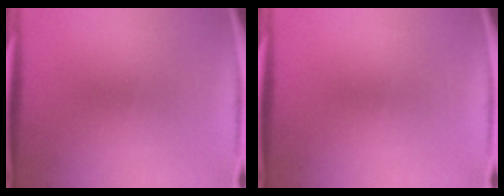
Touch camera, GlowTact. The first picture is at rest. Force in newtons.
{"total": 0.0}